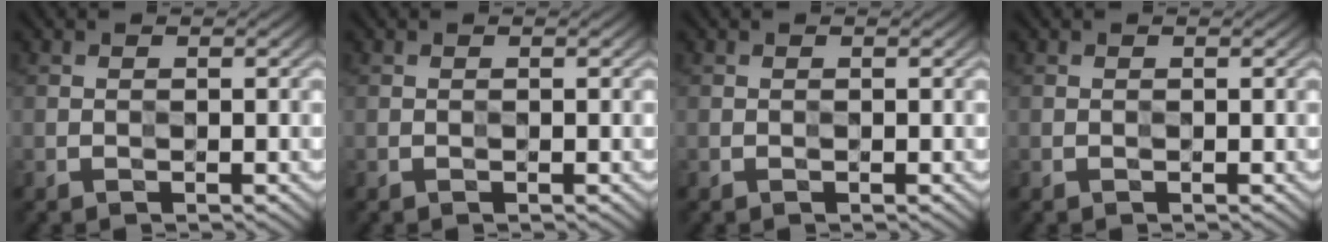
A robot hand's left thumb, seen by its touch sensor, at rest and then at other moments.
{"total": 0.0}
{"total": 0.0}
{"total": 0.0}